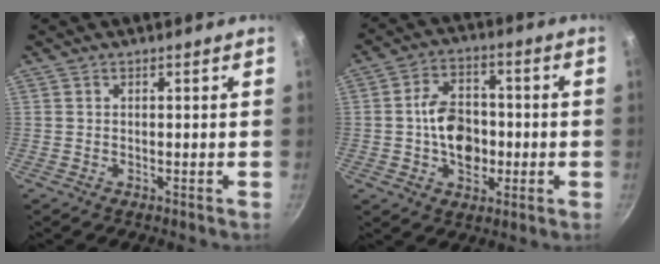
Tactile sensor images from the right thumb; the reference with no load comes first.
{"total": 11.2, "force": [-1.2, 7.9, 8.0], "torque": [-0.100, 0.019, -0.024]}